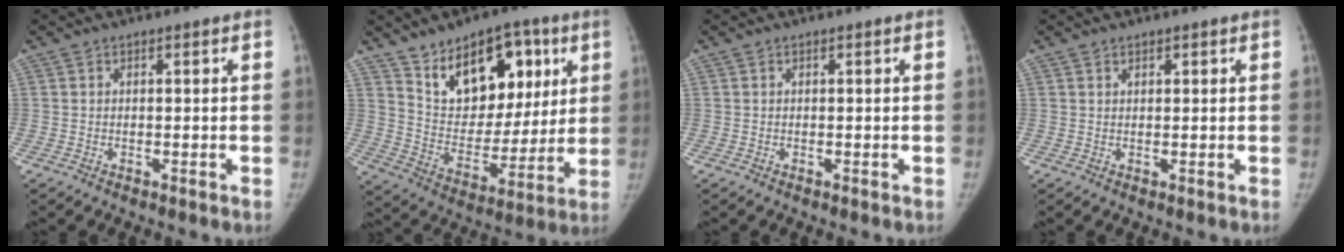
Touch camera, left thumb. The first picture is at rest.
{"total": 19.2, "force": [9.5, 11.7, 11.9], "torque": [-0.125, -0.041, 0.161]}
{"total": 0.0}
{"total": 0.5, "force": [0.4, 0.3, 0.1], "torque": [0.005, -0.003, 0.004]}